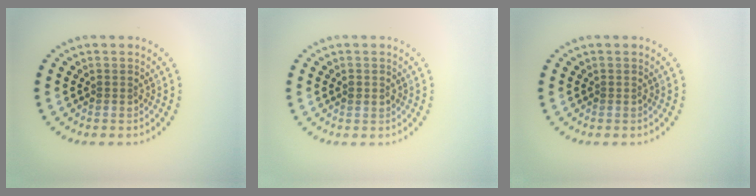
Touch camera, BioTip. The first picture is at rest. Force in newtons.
{"total": 1.1, "press": 1.1, "slide": 0.1}
{"total": 0.0}